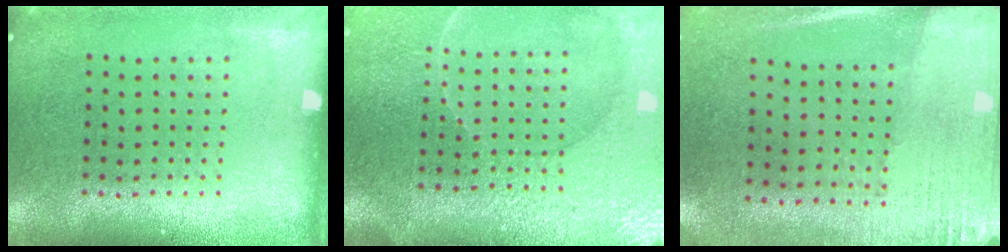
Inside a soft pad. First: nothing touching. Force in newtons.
{"total": 3.9, "press": 3.6, "slide": 1.5}
{"total": 2.7, "press": 2.4, "slide": 1.2}